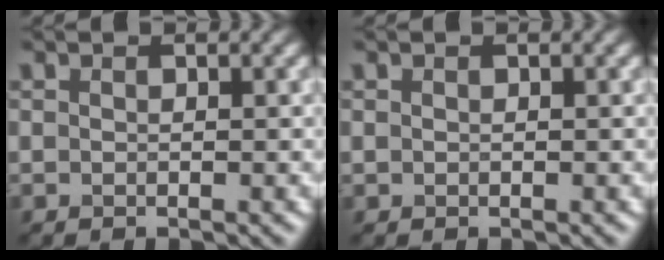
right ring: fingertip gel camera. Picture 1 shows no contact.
{"total": 0.0}